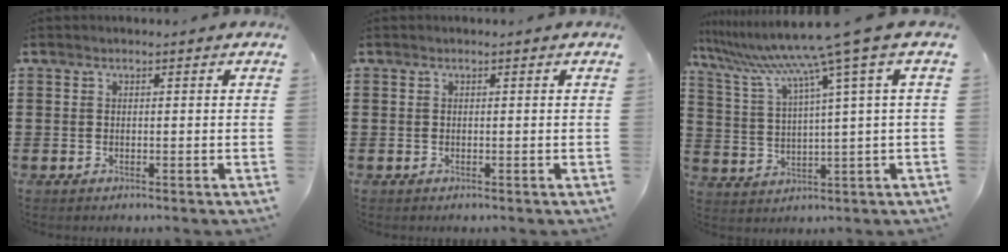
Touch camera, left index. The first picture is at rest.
{"total": 0.0}
{"total": 9.9, "force": [6.4, -1.3, 7.4], "torque": [-0.175, -0.044, 0.095]}